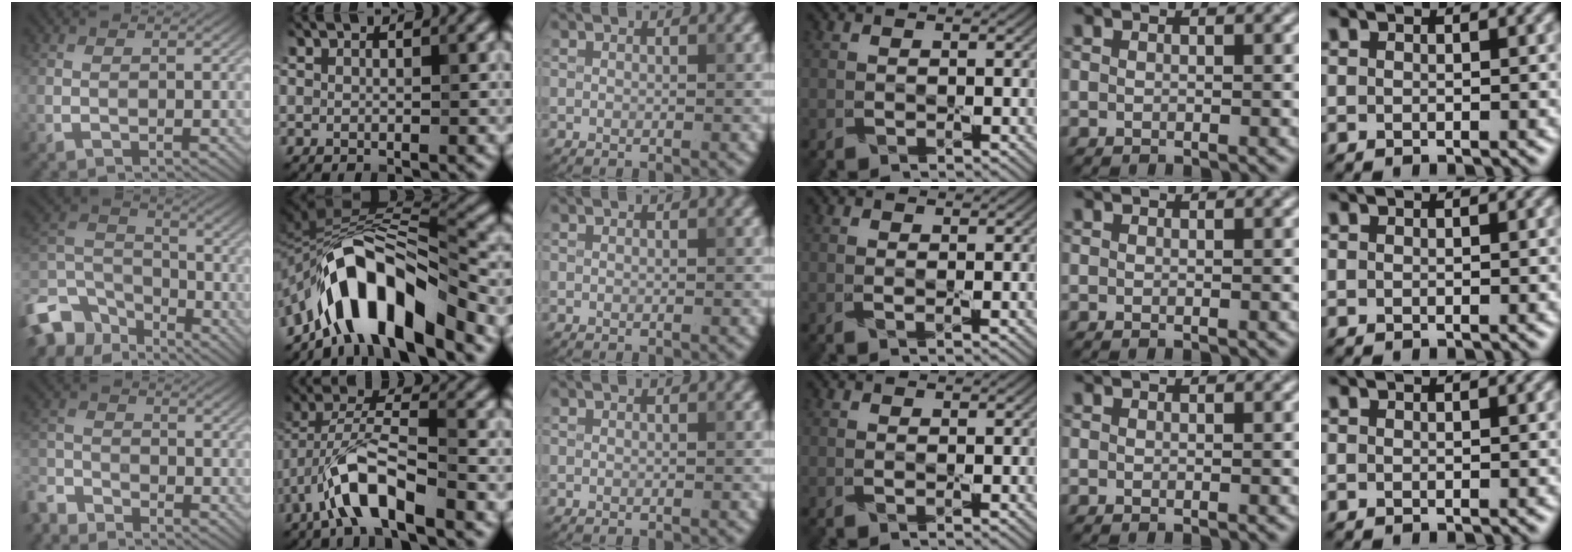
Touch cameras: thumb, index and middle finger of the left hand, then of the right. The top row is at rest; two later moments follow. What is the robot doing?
{"motion": "peel", "object": "aluminum foil"}